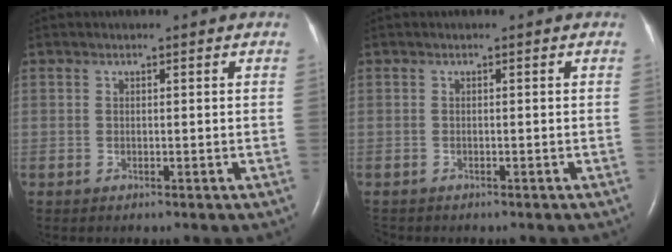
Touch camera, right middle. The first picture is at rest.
{"total": 0.8, "force": [-0.8, 0.3, 0.1], "torque": [-0.004, -0.002, -0.009]}